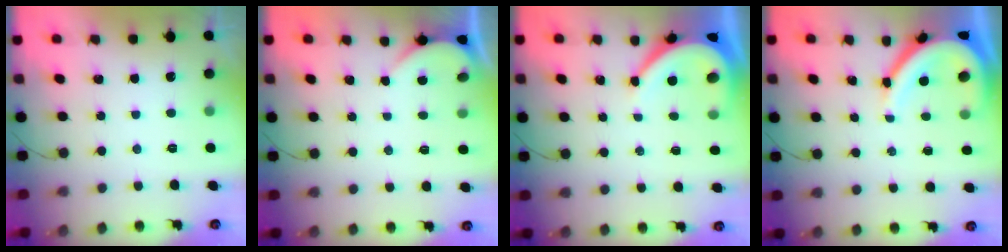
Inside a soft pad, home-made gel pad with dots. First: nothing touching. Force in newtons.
{"total": 2.7, "press": 2.7, "slide": 0.3}
{"total": 7.4, "press": 7.3, "slide": 1.1}
{"total": 10.5, "press": 10.4, "slide": 1.2}